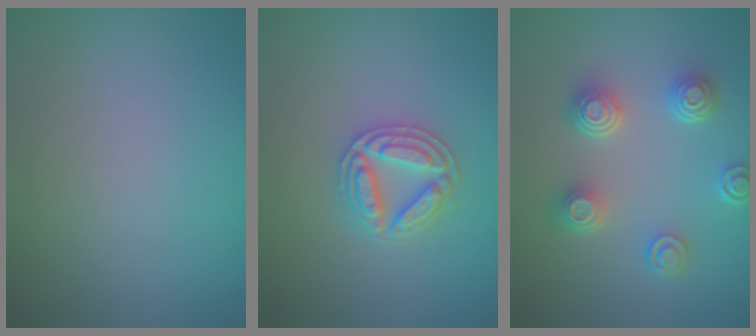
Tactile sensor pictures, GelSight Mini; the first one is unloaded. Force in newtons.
{"total": 3.3, "press": 3.2, "slide": 0.6}
{"total": 4.2, "press": 3.4, "slide": 2.5}